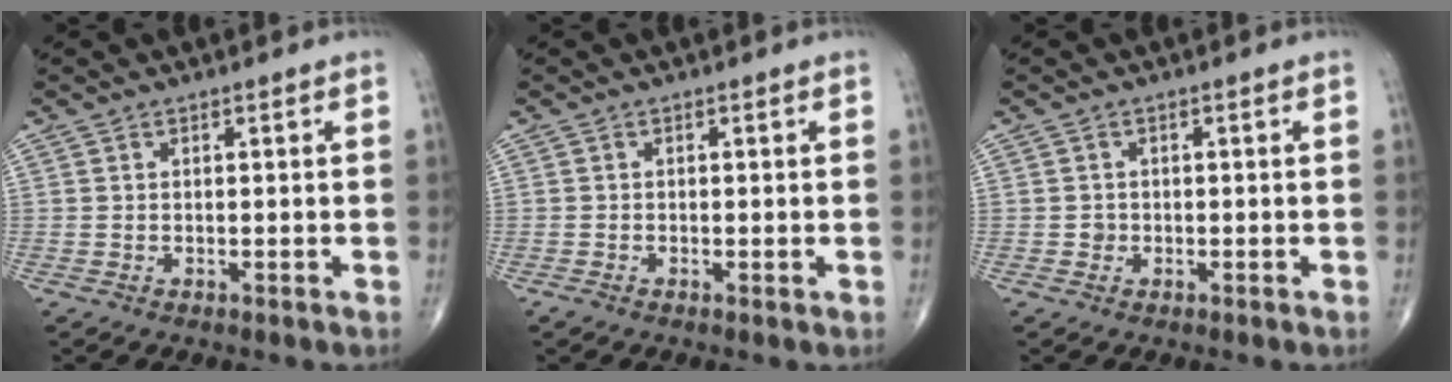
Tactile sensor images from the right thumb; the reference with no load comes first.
{"total": 1.1, "force": [-0.5, 0.5, 0.8], "torque": [-0.016, -0.004, -0.012]}
{"total": 1.0, "force": [-0.2, 1.0, 0.2], "torque": [0.004, 0.005, -0.004]}